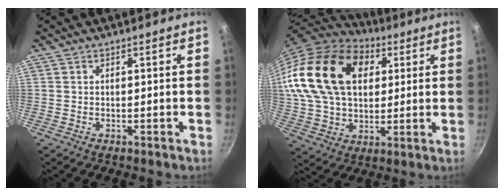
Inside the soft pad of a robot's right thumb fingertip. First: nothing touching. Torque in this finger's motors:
{"motor_torque": [0.26, 4.75, 2.15, -0.18, 0.47]}